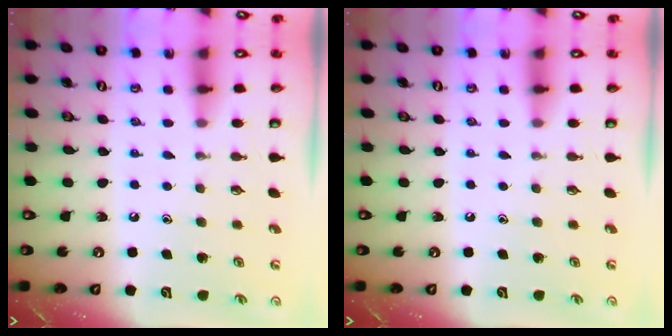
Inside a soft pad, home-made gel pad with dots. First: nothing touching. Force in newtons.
{"total": 0.0}